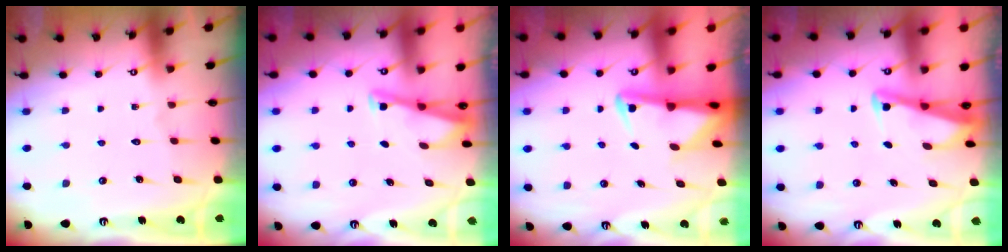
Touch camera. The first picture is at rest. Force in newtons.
{"total": 3.3, "press": 3.2, "slide": 0.4}
{"total": 3.6, "press": 3.6, "slide": 0.7}
{"total": 2.7, "press": 2.7, "slide": 0.3}